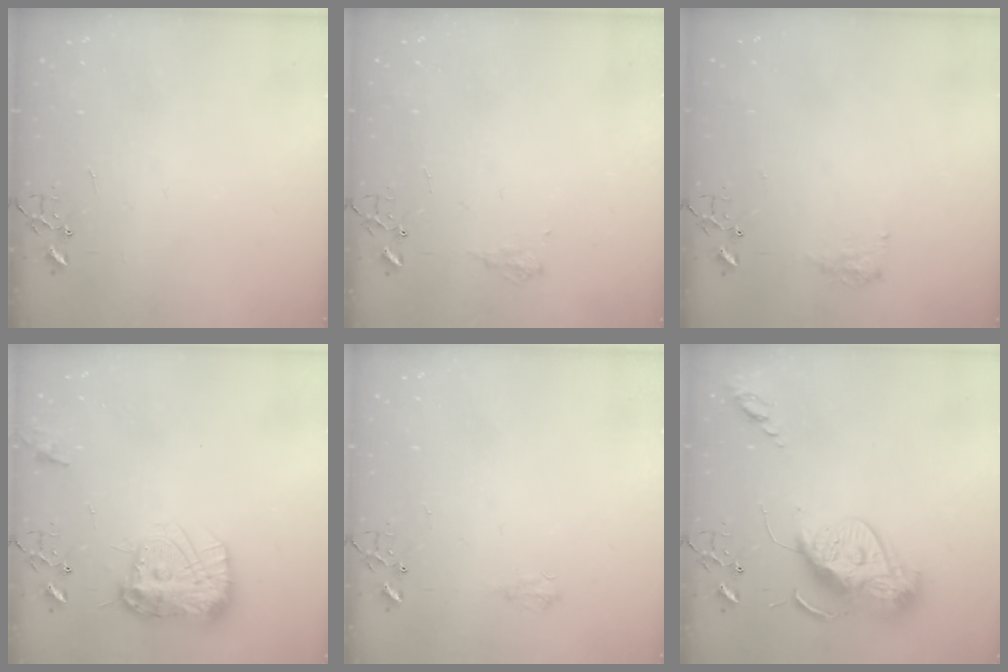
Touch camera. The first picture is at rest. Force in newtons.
{"total": 8.0, "press": 8.0, "slide": 1.0}
{"total": 8.0, "press": 8.0, "slide": 0.4}
{"total": 15.6, "press": 15.5, "slide": 1.6}
{"total": 6.1, "press": 6.1, "slide": 0.8}
{"total": 16.1, "press": 16.0, "slide": 1.6}